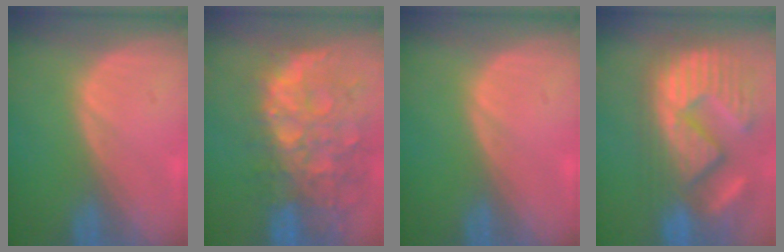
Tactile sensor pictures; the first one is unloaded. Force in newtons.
{"total": 13.9, "press": 11.2, "slide": 8.3}
{"total": 0.0}
{"total": 14.7, "press": 12.4, "slide": 8.0}